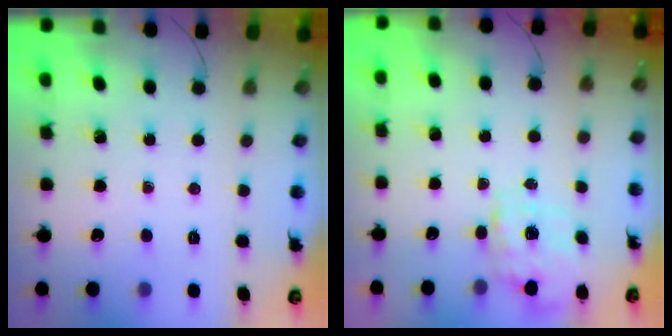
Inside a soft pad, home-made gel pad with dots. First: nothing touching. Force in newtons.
{"total": 4.0, "press": 3.9, "slide": 0.9}